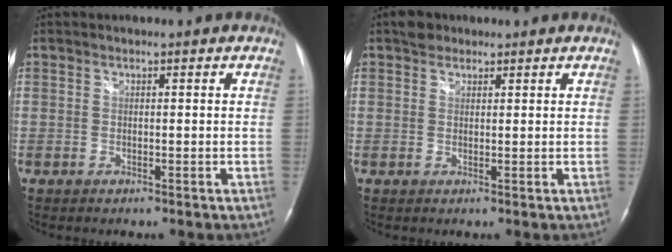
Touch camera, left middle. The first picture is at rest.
{"total": 2.1, "force": [1.5, 1.4, 0.5], "torque": [-0.008, 0.007, 0.021]}